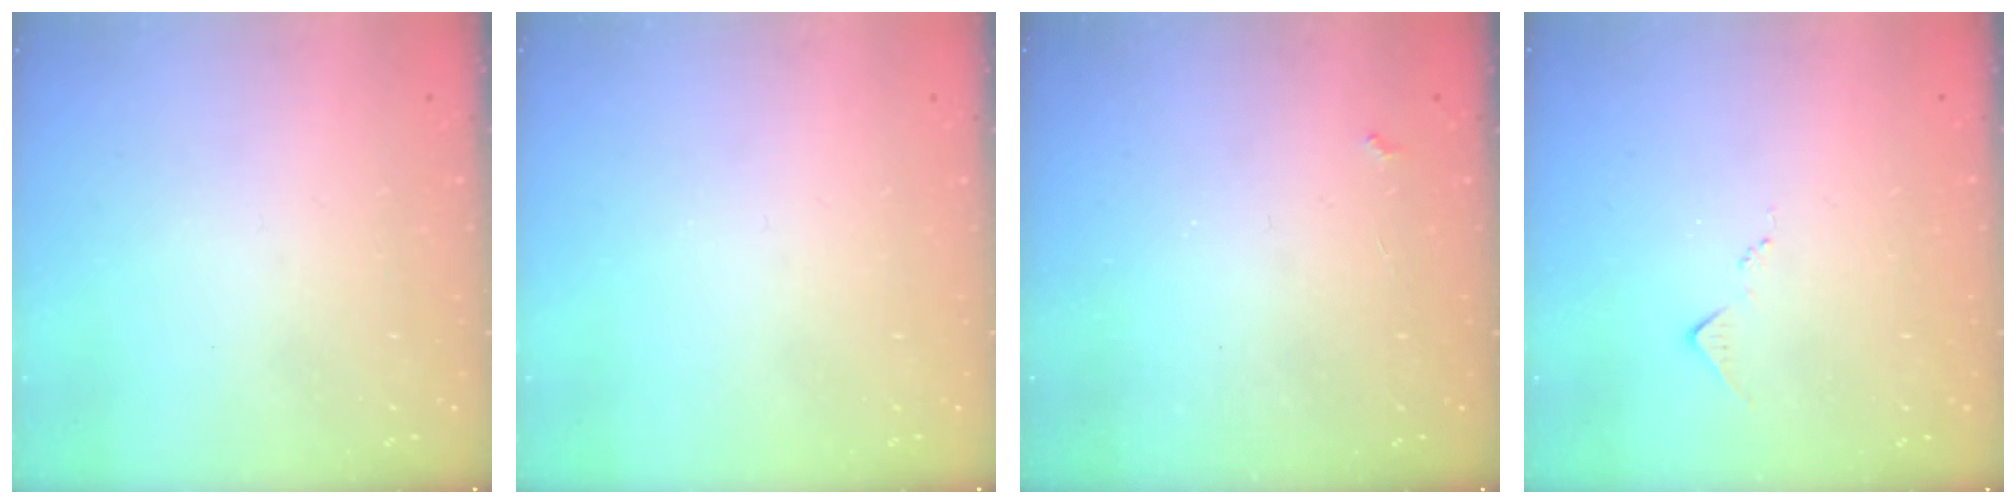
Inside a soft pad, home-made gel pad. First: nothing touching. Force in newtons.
{"total": 0.0}
{"total": 2.6, "press": 2.6, "slide": 0.5}
{"total": 7.0, "press": 7.0, "slide": 0.3}